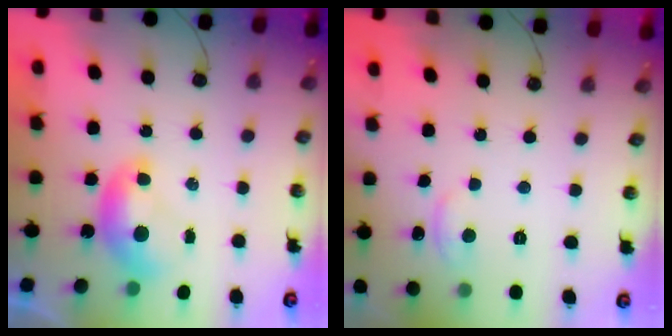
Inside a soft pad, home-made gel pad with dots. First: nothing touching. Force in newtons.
{"total": 2.1, "press": 2.0, "slide": 0.5}